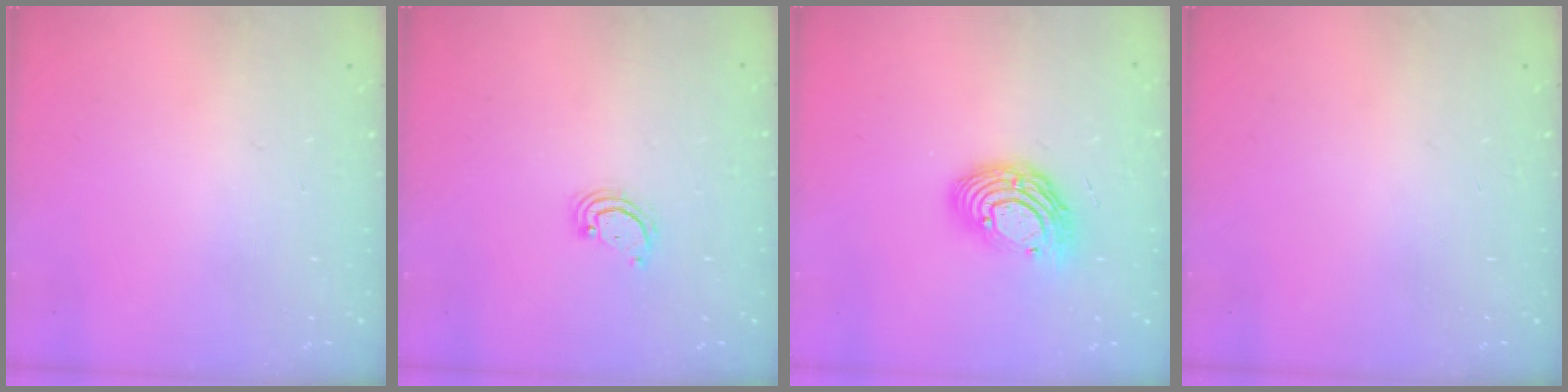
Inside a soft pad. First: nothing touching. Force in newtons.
{"total": 3.3, "press": 3.3, "slide": 0.4}
{"total": 12.1, "press": 12.1, "slide": 1.0}
{"total": 0.0}